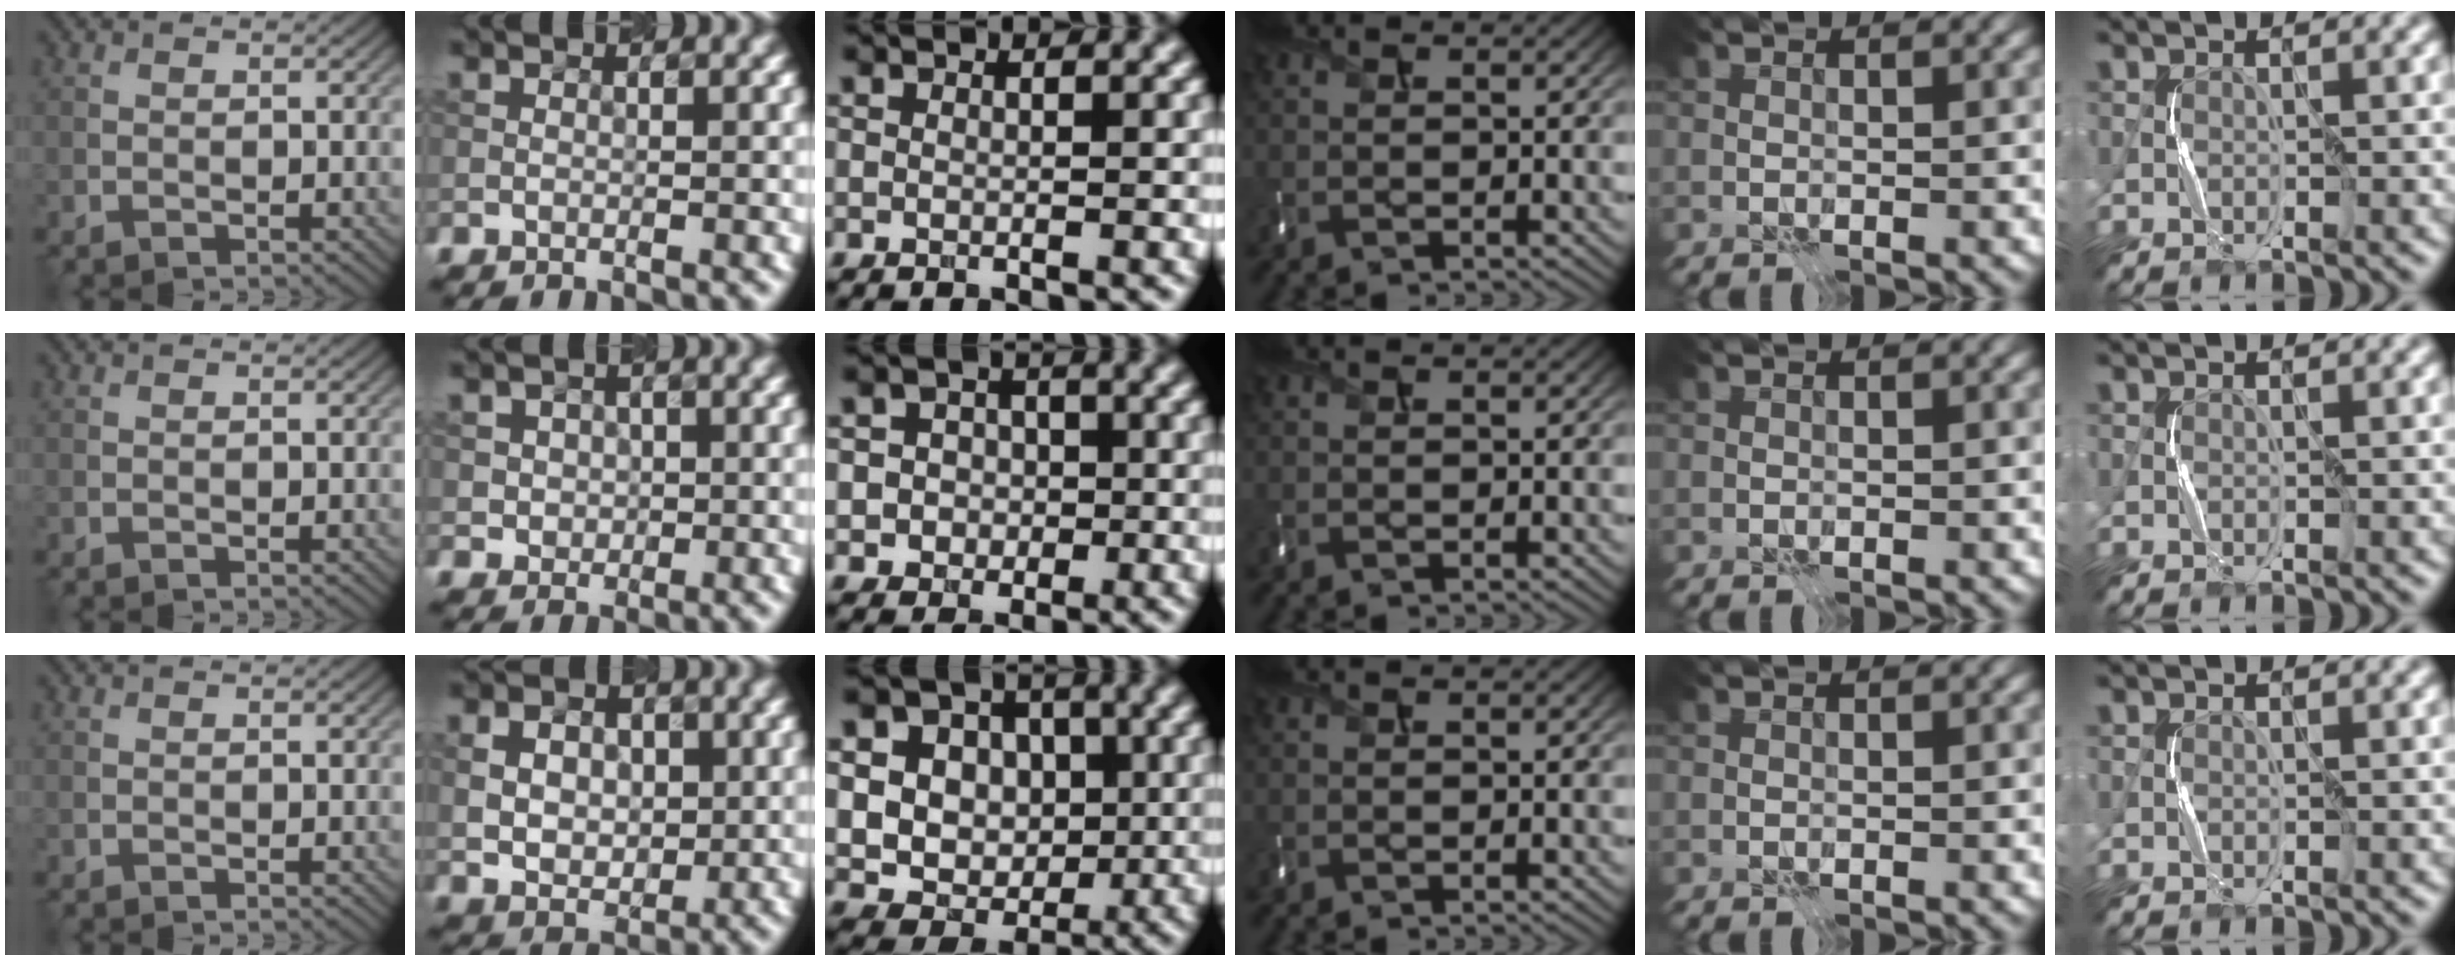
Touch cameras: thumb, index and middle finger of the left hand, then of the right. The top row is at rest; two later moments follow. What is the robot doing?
{"motion": "press", "object": "memory foam"}